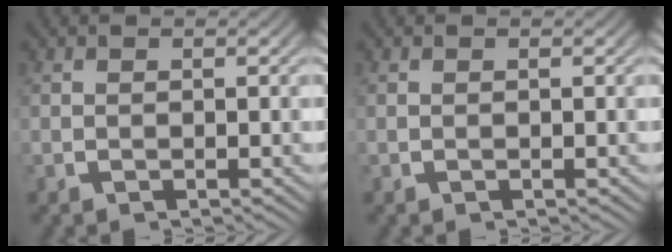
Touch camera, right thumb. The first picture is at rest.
{"total": 0.0}